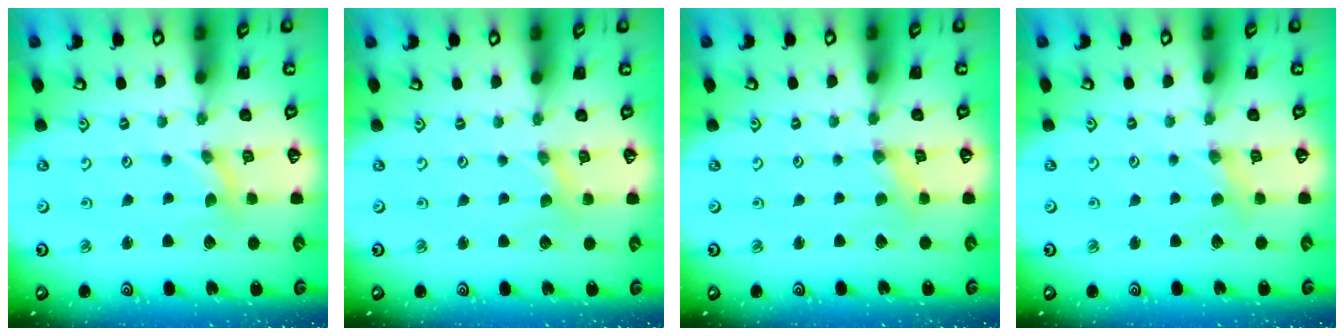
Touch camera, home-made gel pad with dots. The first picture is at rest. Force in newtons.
{"total": 0.6, "press": 0.5, "slide": 0.1}
{"total": 0.8, "press": 0.8, "slide": 0.3}
{"total": 2.9, "press": 2.9, "slide": 0.6}